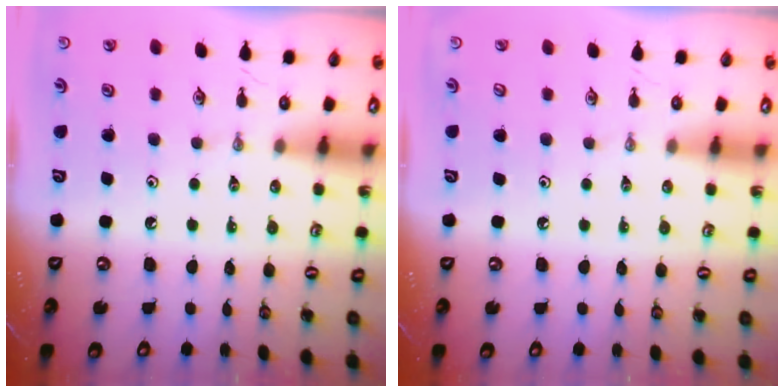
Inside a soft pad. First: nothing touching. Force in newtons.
{"total": 1.0, "press": 0.2, "slide": 1.0}